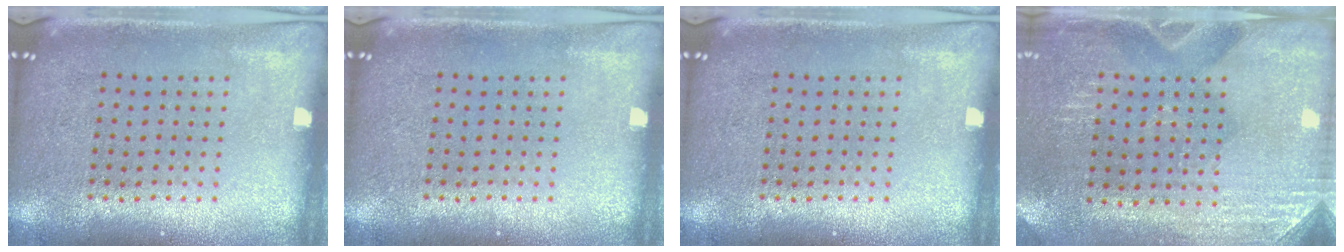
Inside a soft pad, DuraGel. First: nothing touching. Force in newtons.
{"total": 0.0}
{"total": 0.0}
{"total": 2.9, "press": 2.6, "slide": 1.1}